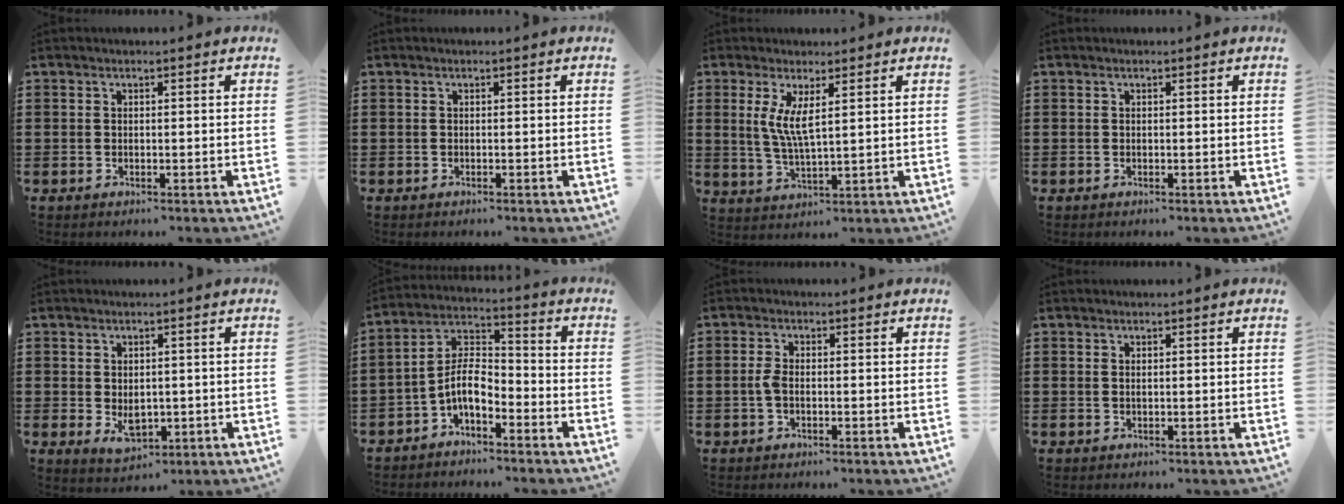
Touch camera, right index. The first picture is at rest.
{"total": 0.0}
{"total": 5.1, "force": [1.8, 1.1, 4.6], "torque": [-0.097, -0.002, 0.031]}
{"total": 0.0}
{"total": 3.0, "force": [-0.2, 2.1, 2.2], "torque": [-0.025, -0.003, -0.007]}
{"total": 6.4, "force": [-3.4, 2.8, 4.7], "torque": [-0.113, -0.002, -0.072]}
{"total": 2.4, "force": [-0.5, 1.0, 2.1], "torque": [-0.056, -0.003, -0.015]}
{"total": 0.5, "force": [0.2, 0.2, 0.4], "torque": [-0.009, 0.000, 0.003]}